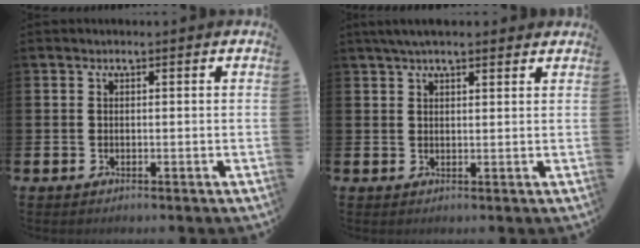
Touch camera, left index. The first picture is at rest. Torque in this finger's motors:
{"motor_torque": [0.34, -0.43, 0.68, 0.21]}